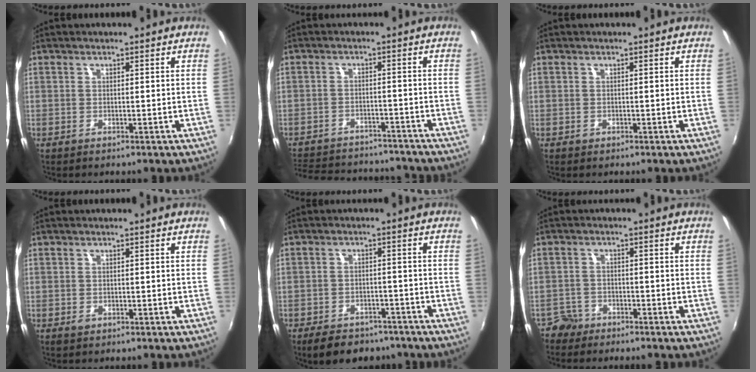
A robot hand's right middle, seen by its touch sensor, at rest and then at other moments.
{"total": 18.3, "force": [-15.8, 6.9, 6.4], "torque": [-0.151, 0.020, -0.213]}
{"total": 0.6, "force": [-0.3, 0.5, 0.1], "torque": [-0.001, -0.003, -0.005]}
{"total": 1.0, "force": [-0.5, 0.7, 0.4], "torque": [-0.006, -0.003, -0.009]}
{"total": 10.6, "force": [-8.2, 5.2, 4.3], "torque": [-0.097, 0.000, -0.114]}
{"total": 3.8, "force": [-3.1, 2.3, -0.1], "torque": [-0.008, 0.009, -0.062]}